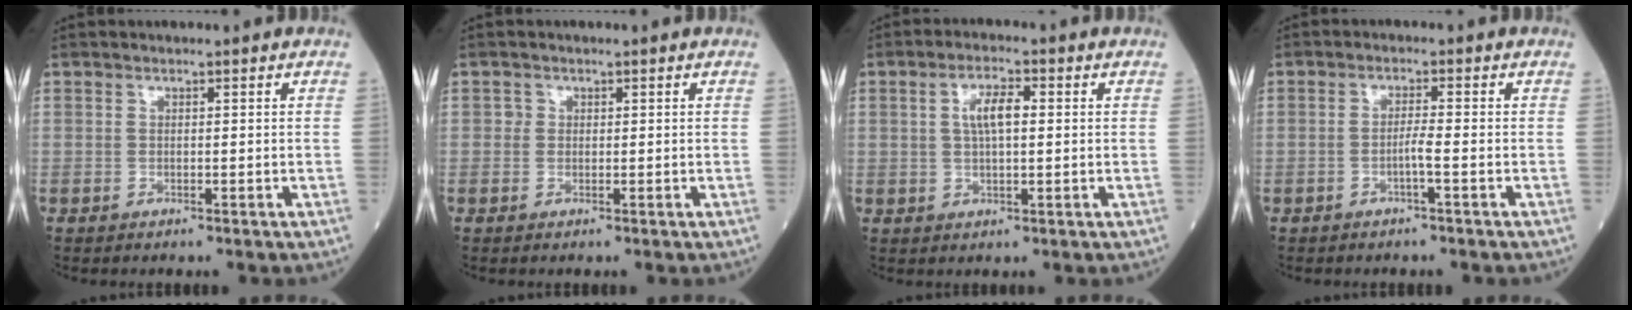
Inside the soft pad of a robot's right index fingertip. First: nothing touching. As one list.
[{"total": 0.8, "force": [0.2, 0.7, 0.1], "torque": [0.001, 0.004, 0.004]}, {"total": 4.7, "force": [1.0, 1.3, 4.4], "torque": [-0.086, 0.011, 0.020]}, {"total": 2.0, "force": [-0.8, -0.4, 1.7], "torque": [-0.034, 0.001, -0.016]}]